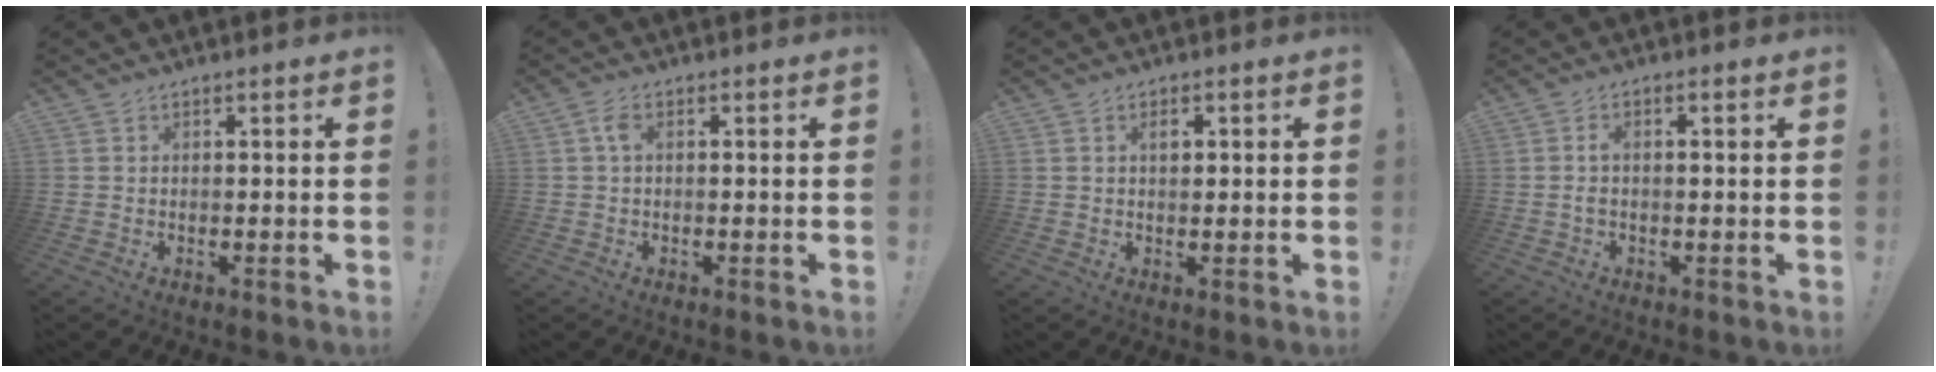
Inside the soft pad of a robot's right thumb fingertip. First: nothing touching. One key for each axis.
{"total": 2.8, "fx": 0.4, "fy": 1.4, "fz": 2.3, "tx": -0.048, "ty": 0.010, "tz": 0.006}
{"total": 1.9, "fx": 0.7, "fy": 1.0, "fz": 1.6, "tx": -0.017, "ty": -0.002, "tz": 0.007}
{"total": 3.0, "fx": -0.7, "fy": 0.4, "fz": 2.9, "tx": -0.050, "ty": 0.001, "tz": -0.013}